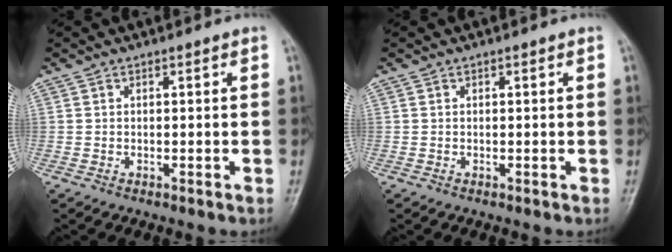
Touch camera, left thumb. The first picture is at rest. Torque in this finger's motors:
{"motor_torque": [0.37, -0.13, -0.07, -0.02, 0.02]}